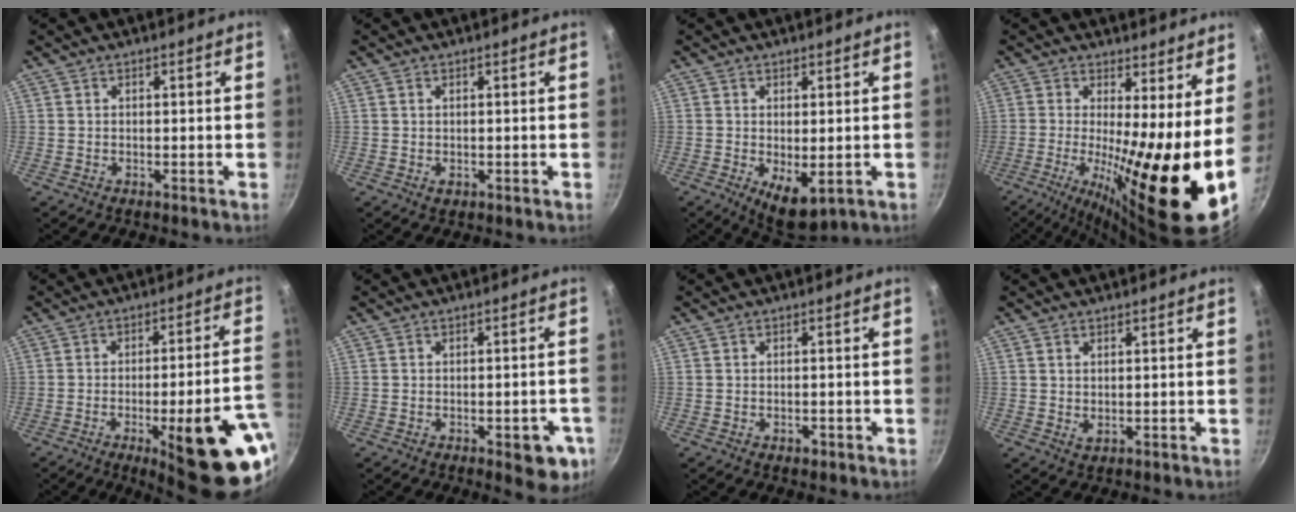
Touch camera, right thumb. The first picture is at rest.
{"total": 1.0, "force": [-0.2, 0.7, 0.7], "torque": [-0.010, 0.000, 0.001]}
{"total": 6.7, "force": [-1.2, 3.1, 5.9], "torque": [-0.077, -0.013, -0.004]}
{"total": 17.7, "force": [-0.4, 3.5, 17.4], "torque": [-0.272, -0.032, -0.010]}
{"total": 22.0, "force": [-8.4, 5.1, 19.7], "torque": [-0.219, 0.025, -0.106]}
{"total": 7.7, "force": [-2.9, 3.3, 6.3], "torque": [-0.048, 0.012, -0.031]}
{"total": 1.5, "force": [-0.7, 0.9, 1.0], "torque": [-0.015, 0.004, -0.009]}
{"total": 1.4, "force": [0.6, 0.8, 1.0], "torque": [-0.017, -0.007, 0.012]}